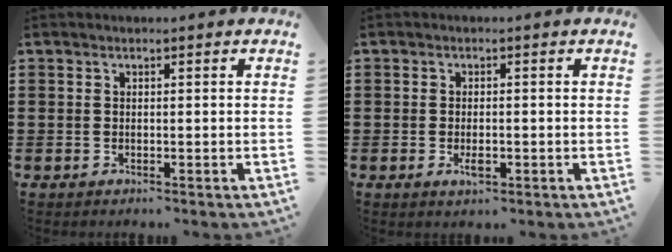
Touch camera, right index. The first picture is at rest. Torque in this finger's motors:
{"motor_torque": [1.02, 1.11, 0.05, 0.06]}